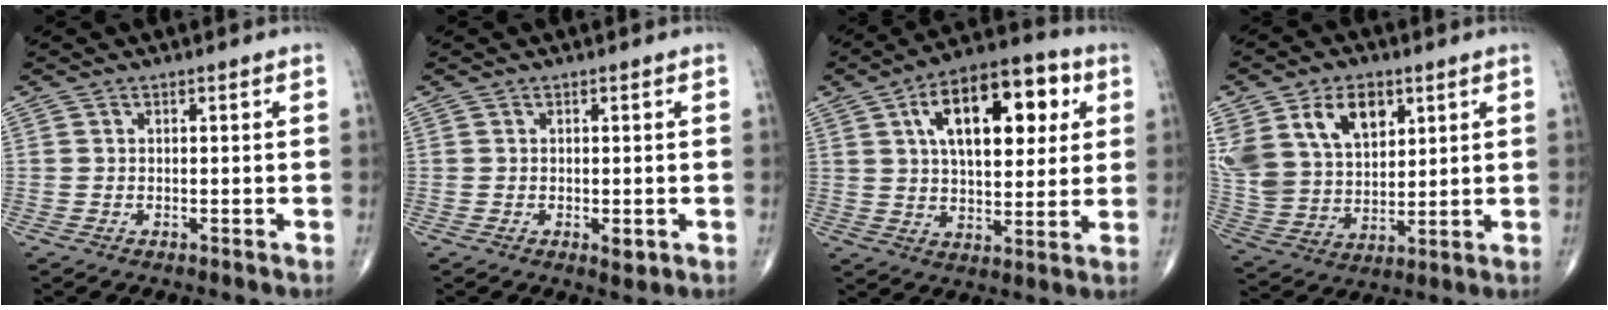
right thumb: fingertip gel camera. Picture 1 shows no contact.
{"total": 4.6, "force": [-1.3, 2.2, 3.9], "torque": [-0.041, -0.007, -0.010]}
{"total": 19.3, "force": [6.2, 9.7, 15.6], "torque": [-0.200, 0.003, 0.090]}
{"total": 16.9, "force": [7.6, 11.1, 10.3], "torque": [-0.186, -0.021, 0.155]}